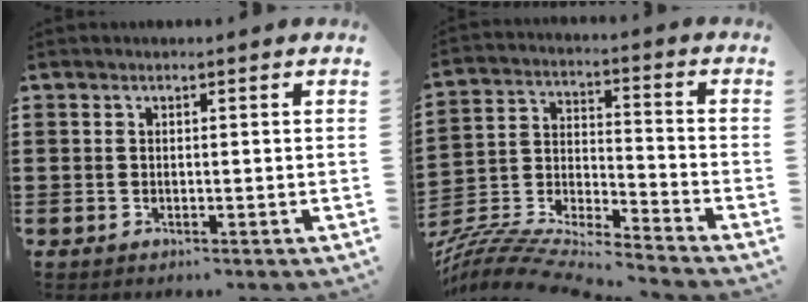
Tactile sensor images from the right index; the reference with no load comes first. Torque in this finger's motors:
{"motor_torque": [-1.69, 0.46, 0.42, 0.09]}